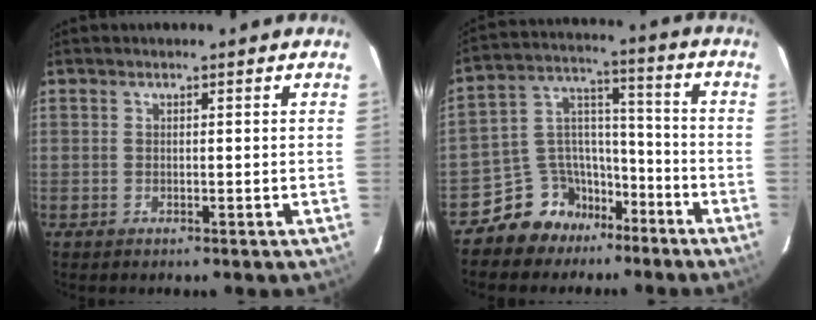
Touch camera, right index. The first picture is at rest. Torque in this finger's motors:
{"motor_torque": [-0.34, -0.38, -0.35, -0.10]}